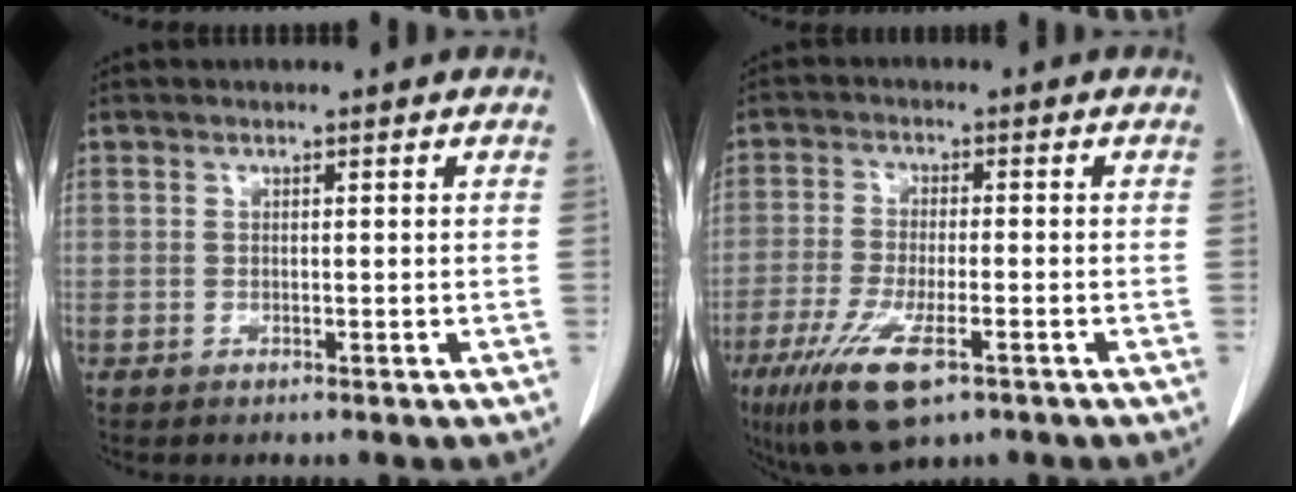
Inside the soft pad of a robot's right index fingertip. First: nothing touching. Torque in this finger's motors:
{"motor_torque": [1.09, -0.95, 0.27, 0.14]}